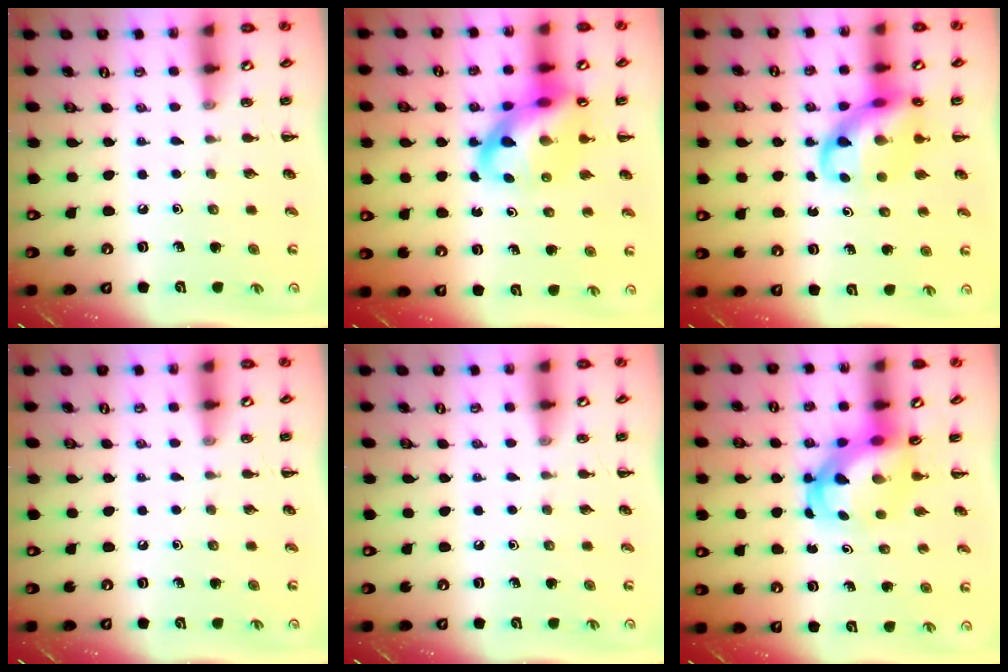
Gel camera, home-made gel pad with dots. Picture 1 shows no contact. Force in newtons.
{"total": 15.8, "press": 15.2, "slide": 4.1}
{"total": 11.5, "press": 11.1, "slide": 2.8}
{"total": 0.0}
{"total": 0.0}
{"total": 6.0, "press": 5.8, "slide": 1.2}